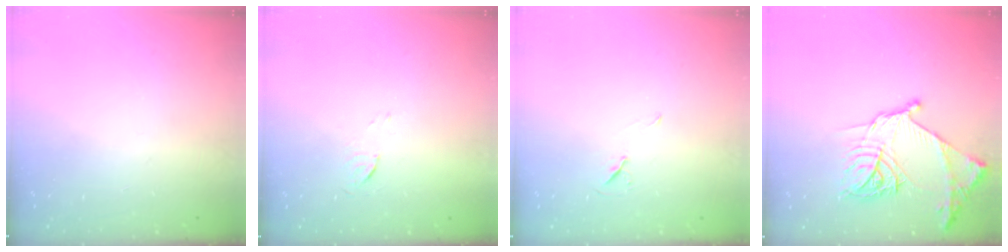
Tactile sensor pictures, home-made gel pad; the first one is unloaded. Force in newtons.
{"total": 3.3, "press": 3.3, "slide": 0.4}
{"total": 4.9, "press": 4.4, "slide": 2.2}
{"total": 18.4, "press": 18.3, "slide": 1.9}